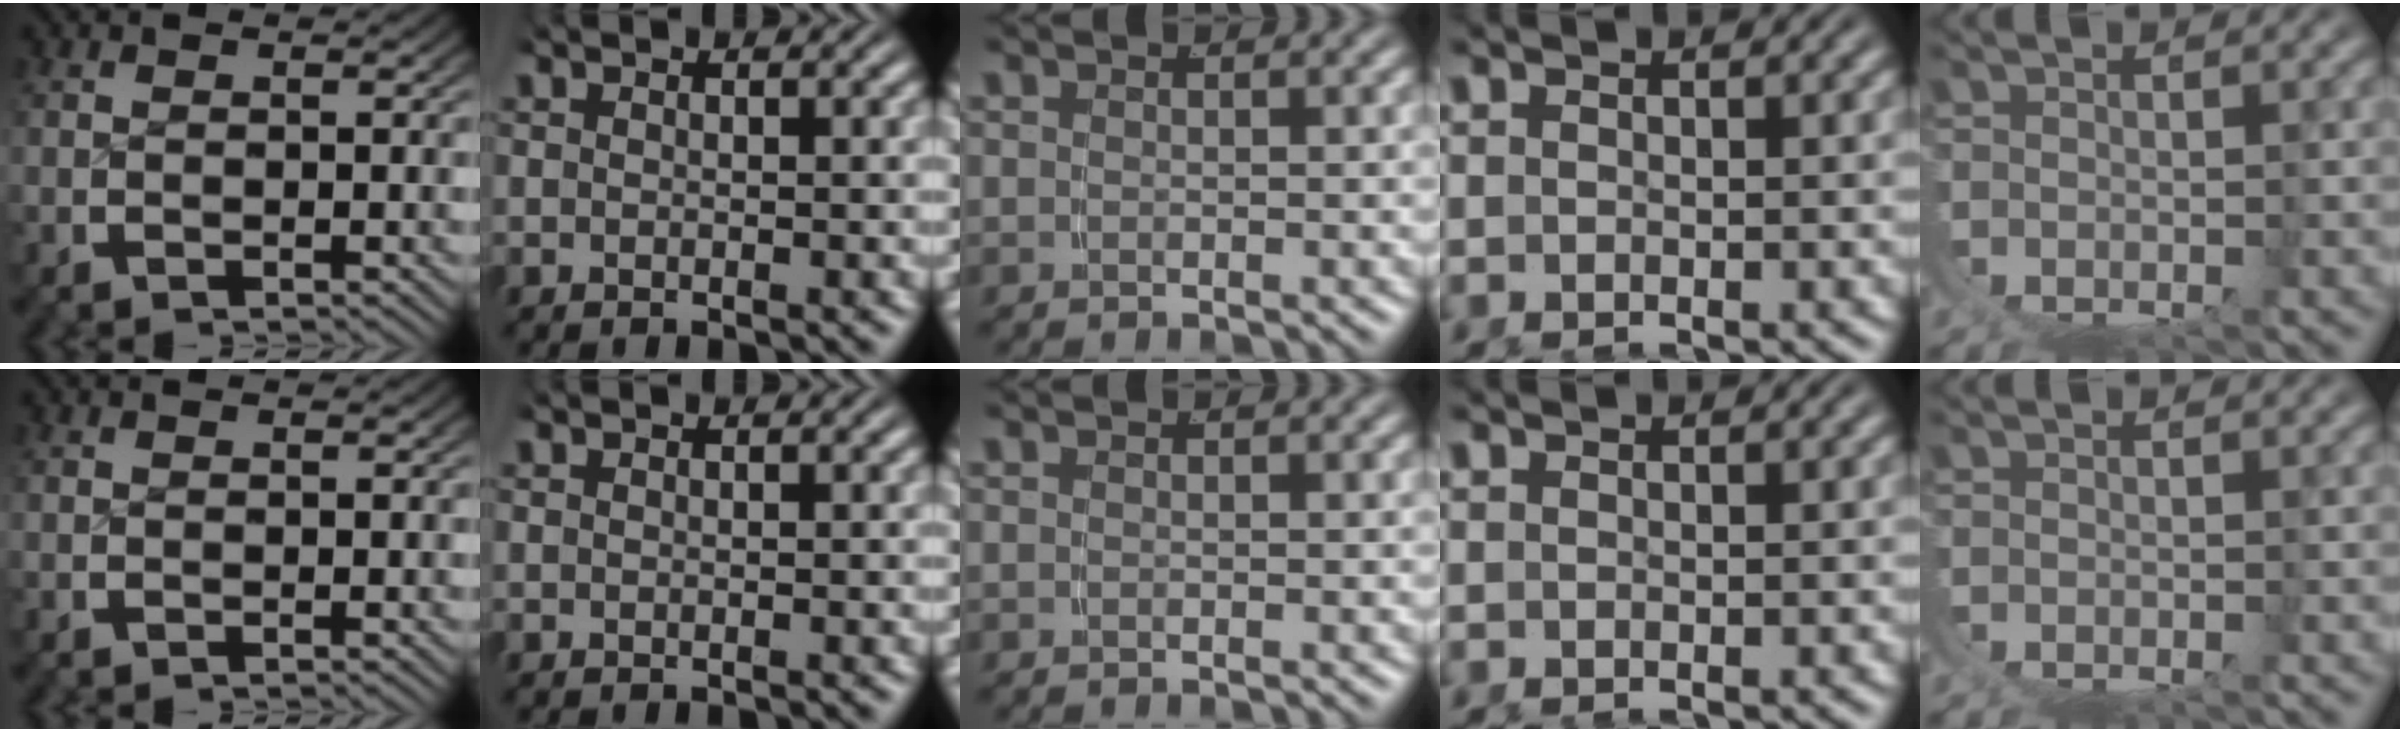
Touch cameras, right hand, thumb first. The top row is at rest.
{}